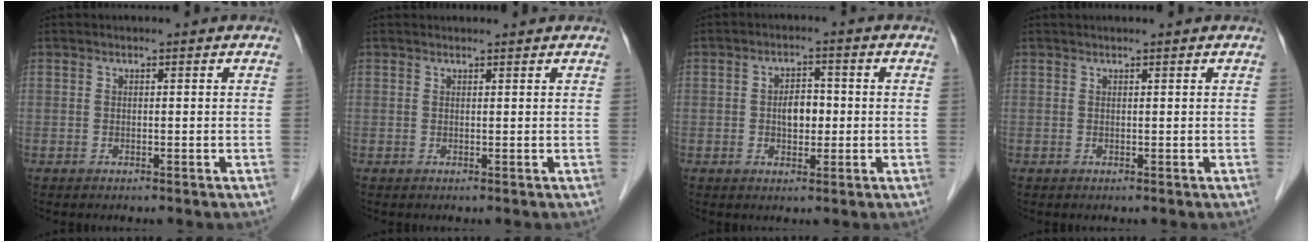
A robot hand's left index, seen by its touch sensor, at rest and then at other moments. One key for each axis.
{"total": 1.9, "fx": 1.9, "fy": 0.2, "fz": 0.2, "tx": -0.008, "ty": 0.016, "tz": 0.027}
{"total": 3.7, "fx": -0.4, "fy": 2.3, "fz": 2.9, "tx": -0.052, "ty": 0.008, "tz": -0.006}
{"total": 1.6, "fx": 1.5, "fy": -0.1, "fz": 0.6, "tx": -0.007, "ty": 0.020, "tz": 0.024}